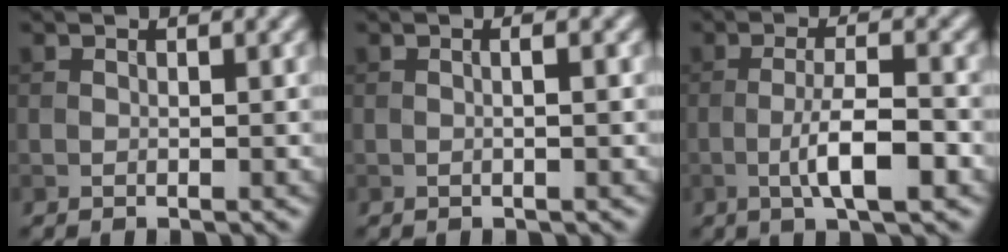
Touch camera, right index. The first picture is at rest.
{"total": 1.3, "force": [0.1, 0.4, 1.2], "torque": [-0.012, -0.004, -0.002]}
{"total": 5.0, "force": [-1.7, 1.1, 4.6], "torque": [-0.082, 0.003, -0.032]}